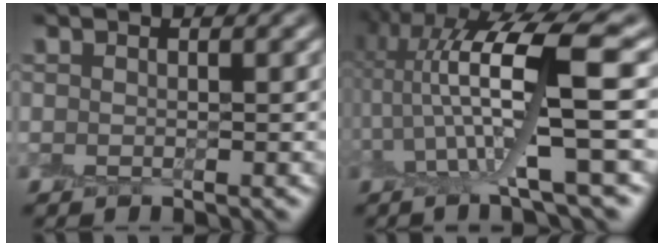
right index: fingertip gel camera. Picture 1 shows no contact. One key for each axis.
{"total": 10.8, "fx": 2.4, "fy": 2.1, "fz": 10.3, "tx": -0.176, "ty": 0.012, "tz": 0.047}